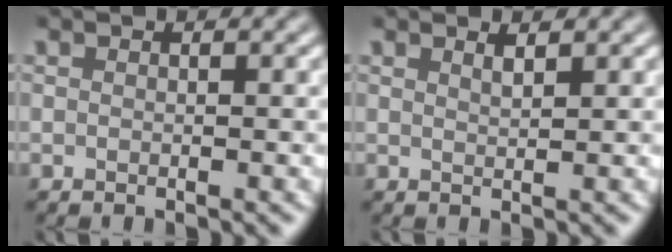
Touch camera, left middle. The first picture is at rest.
{"total": 1.0, "force": [0.8, 0.2, 0.6], "torque": [-0.004, 0.002, 0.013]}